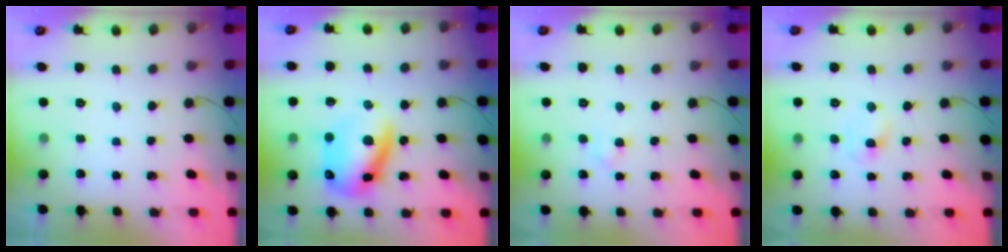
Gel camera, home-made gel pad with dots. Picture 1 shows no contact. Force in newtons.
{"total": 15.8, "press": 15.3, "slide": 3.8}
{"total": 2.0, "press": 1.9, "slide": 0.8}
{"total": 3.1, "press": 2.9, "slide": 1.2}